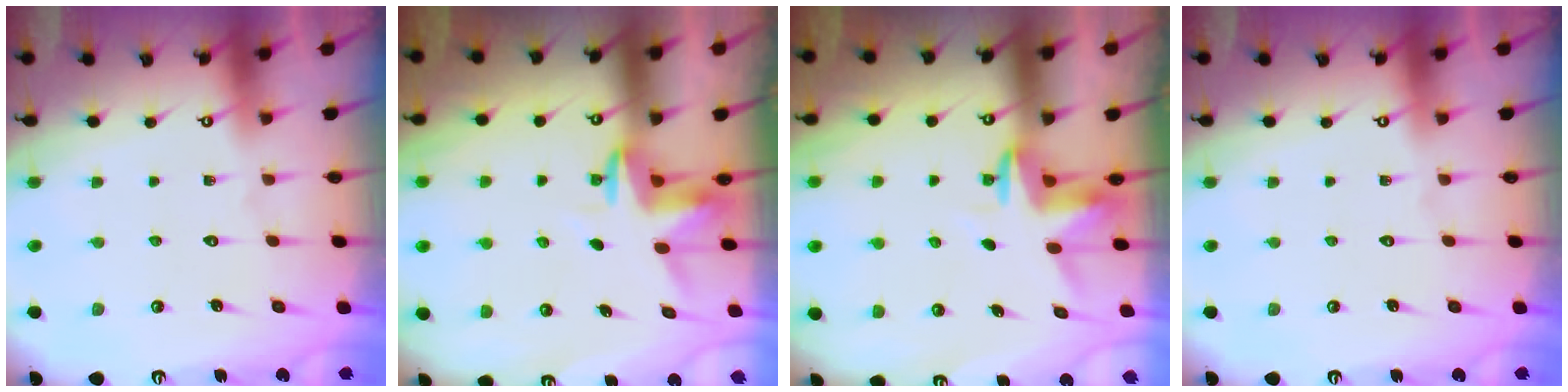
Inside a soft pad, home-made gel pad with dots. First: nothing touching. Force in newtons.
{"total": 3.4, "press": 3.4, "slide": 0.2}
{"total": 3.4, "press": 3.4, "slide": 0.2}
{"total": 0.0}